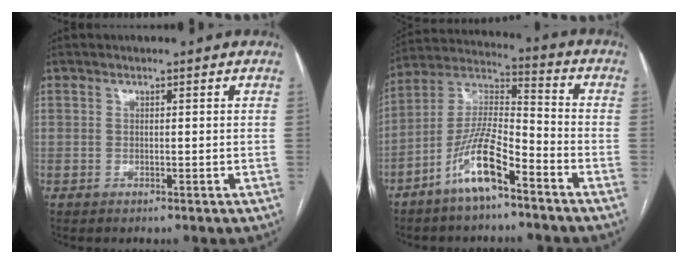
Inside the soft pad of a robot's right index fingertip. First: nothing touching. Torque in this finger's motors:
{"motor_torque": [0.45, -0.36, -0.10, -0.06]}